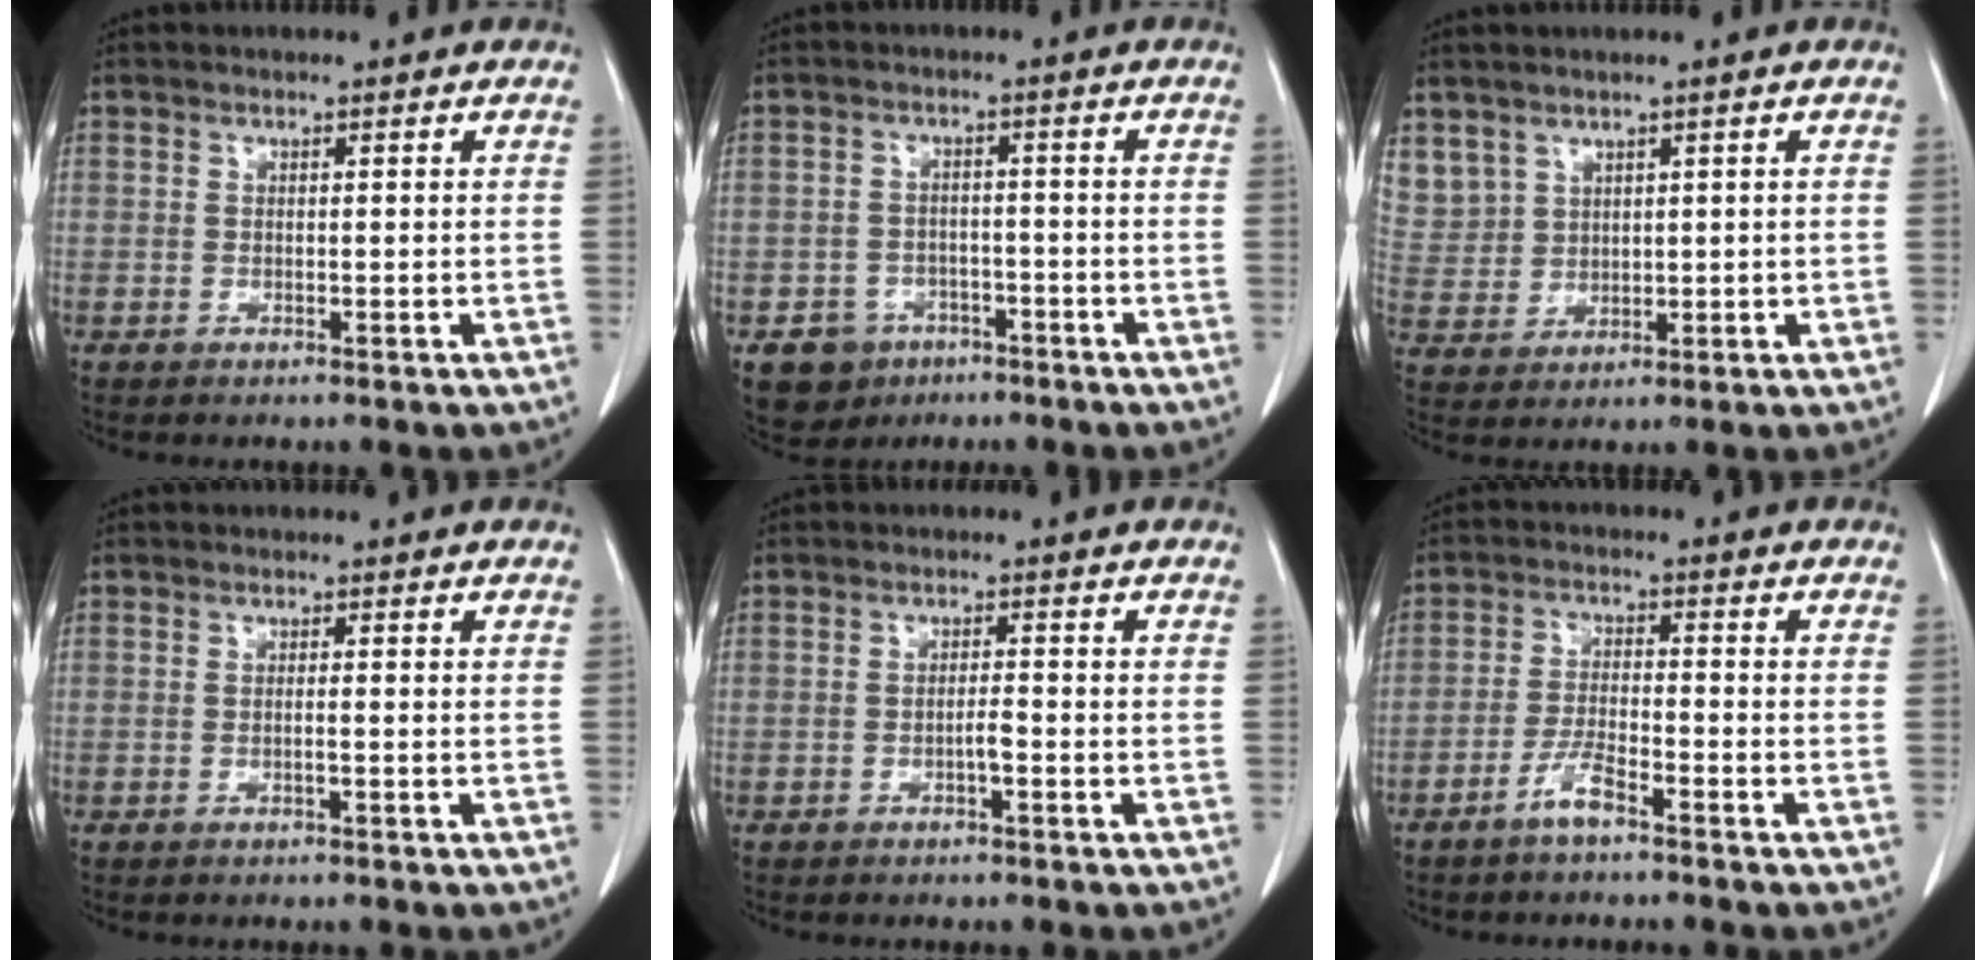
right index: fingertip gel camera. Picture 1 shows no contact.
{"total": 5.4, "force": [-3.0, 4.4, 1.0], "torque": [-0.015, 0.009, -0.037]}
{"total": 9.2, "force": [5.2, 6.9, 3.3], "torque": [-0.112, 0.022, 0.132]}
{"total": 0.7, "force": [-0.2, -0.1, 0.7], "torque": [-0.013, 0.001, -0.004]}
{"total": 1.6, "force": [-0.7, 0.1, 1.4], "torque": [-0.025, 0.001, -0.013]}
{"total": 4.1, "force": [-2.9, 0.4, 2.9], "torque": [-0.059, -0.001, -0.057]}